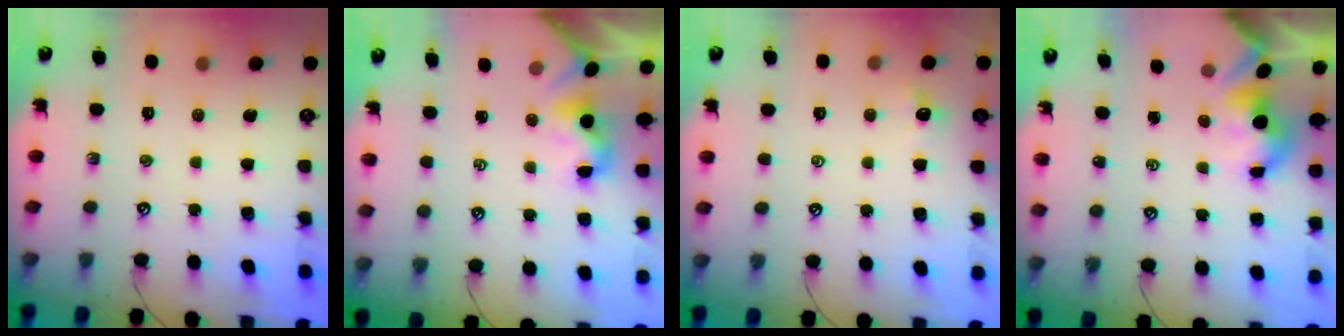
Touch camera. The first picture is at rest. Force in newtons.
{"total": 2.0, "press": 2.0, "slide": 0.5}
{"total": 0.5, "press": 0.1, "slide": 0.5}
{"total": 1.6, "press": 1.6, "slide": 0.2}